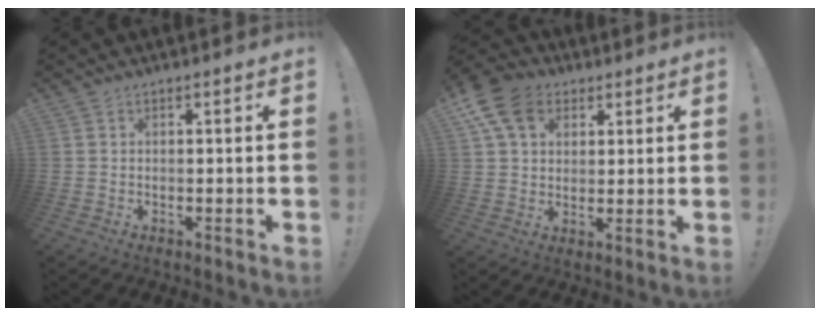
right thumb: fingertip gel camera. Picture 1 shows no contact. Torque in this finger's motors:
{"motor_torque": [1.14, 1.26, 0.21, 0.11, 0.28]}